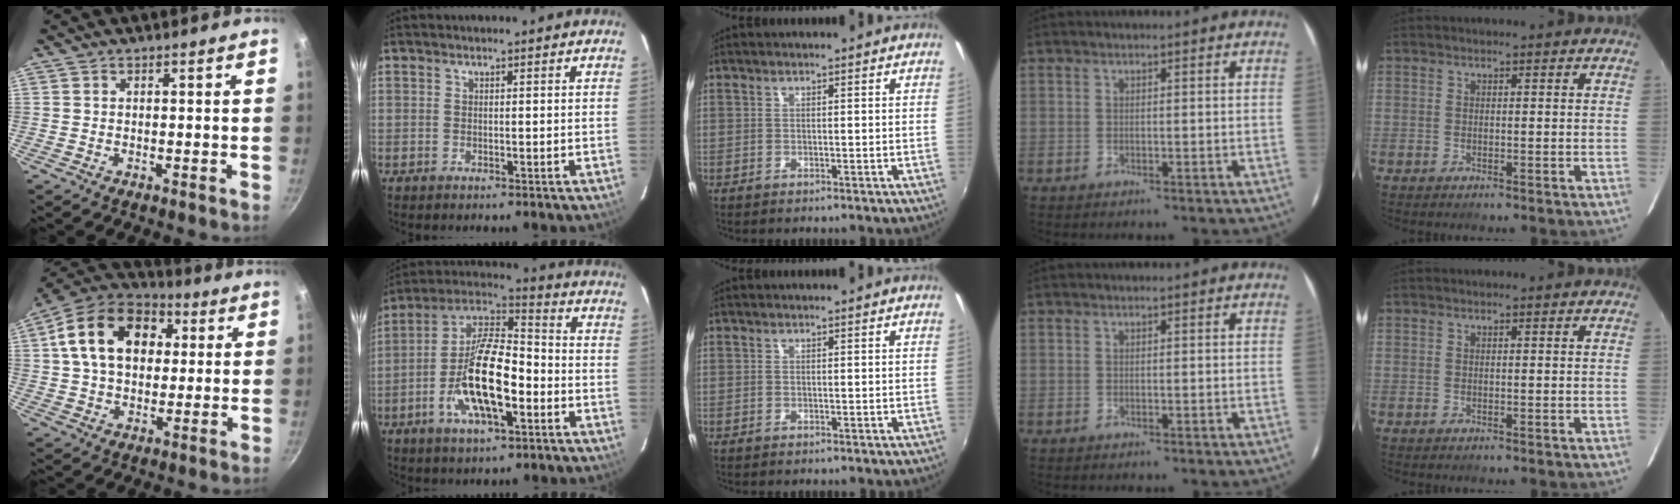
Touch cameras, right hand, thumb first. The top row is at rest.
{"thumb": {"total": 18.6, "force": [4.2, 13.1, 12.4], "torque": [-0.191, 0.022, 0.056]}, "index": {"total": 16.7, "force": [-5.4, 6.3, 14.5], "torque": [-0.283, -0.001, -0.103]}}